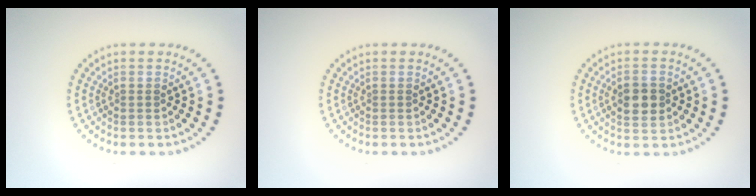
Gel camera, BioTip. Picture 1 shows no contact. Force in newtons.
{"total": 0.0}
{"total": 3.0, "press": 3.0, "slide": 0.1}